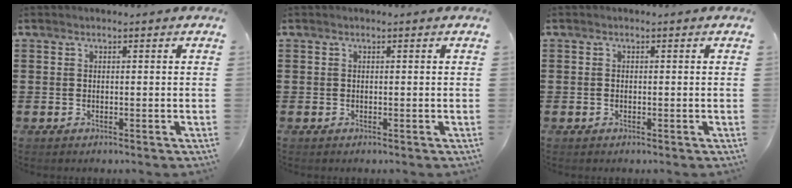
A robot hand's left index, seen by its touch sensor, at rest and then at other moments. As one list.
[{"total": 0.0}, {"total": 0.5, "force": [-0.3, 0.3, 0.3], "torque": [-0.009, -0.002, -0.005]}]